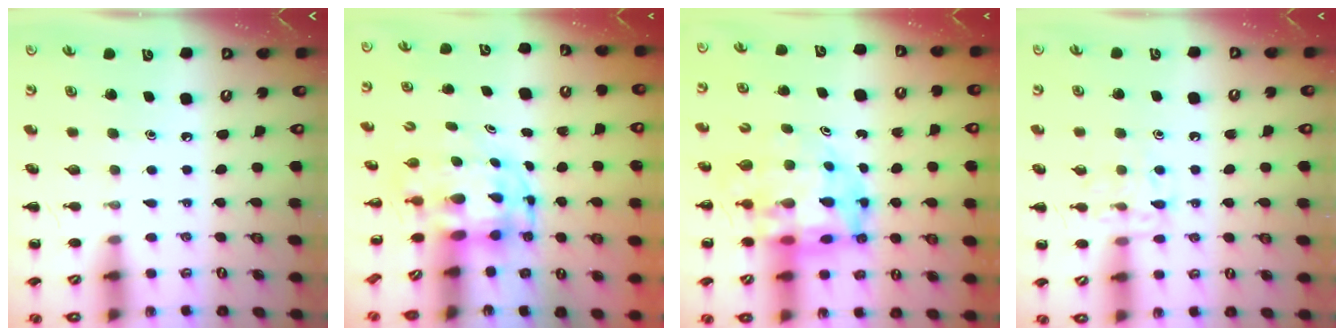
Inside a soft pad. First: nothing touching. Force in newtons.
{"total": 3.8, "press": 3.7, "slide": 0.9}
{"total": 10.3, "press": 9.8, "slide": 3.1}
{"total": 8.5, "press": 8.4, "slide": 0.8}